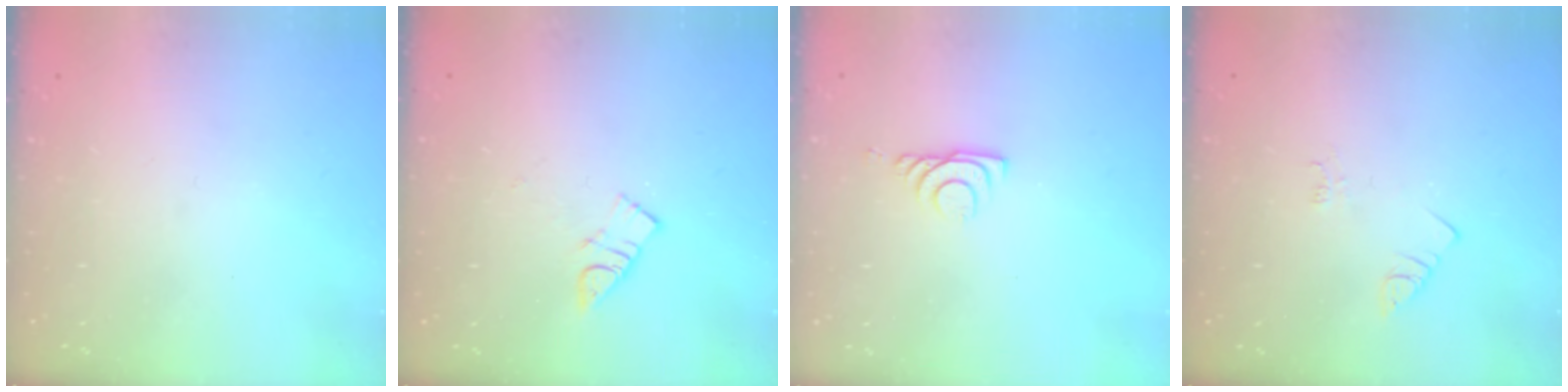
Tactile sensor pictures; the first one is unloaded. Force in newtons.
{"total": 5.9, "press": 5.9, "slide": 0.1}
{"total": 6.9, "press": 6.9, "slide": 0.8}
{"total": 1.4, "press": 1.4, "slide": 0.3}